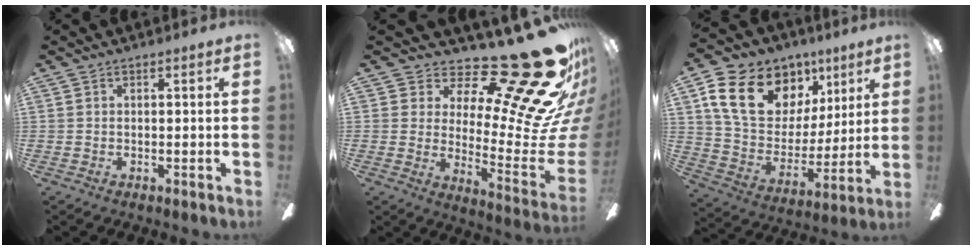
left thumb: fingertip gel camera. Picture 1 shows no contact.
{"total": 27.6, "force": [19.0, 7.5, 18.5], "torque": [-0.228, -0.161, 0.314]}
{"total": 20.2, "force": [10.6, 13.6, 10.5], "torque": [-0.182, -0.041, 0.202]}